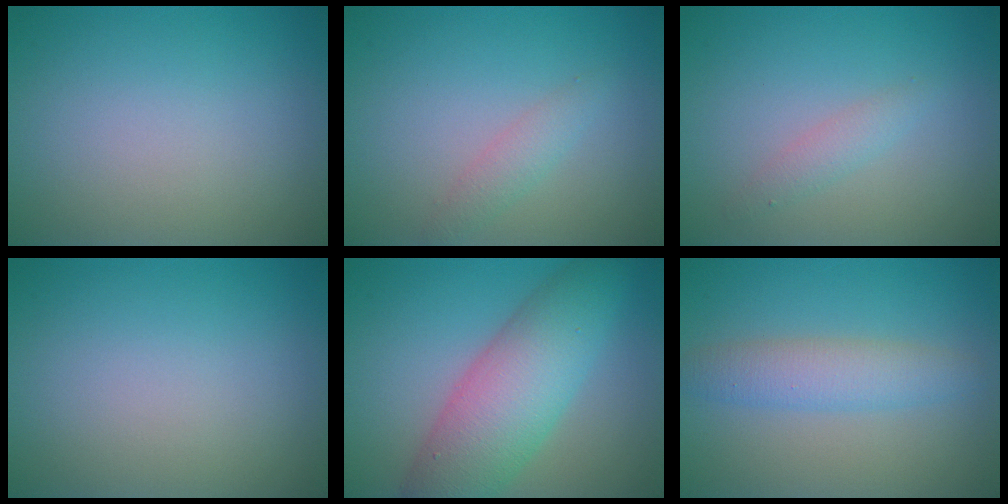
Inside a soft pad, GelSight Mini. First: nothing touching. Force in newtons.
{"total": 1.5, "press": 1.5, "slide": 0.0}
{"total": 1.3, "press": 1.3, "slide": 0.0}
{"total": 0.0}
{"total": 8.1, "press": 8.0, "slide": 0.2}
{"total": 3.3, "press": 3.3, "slide": 0.0}